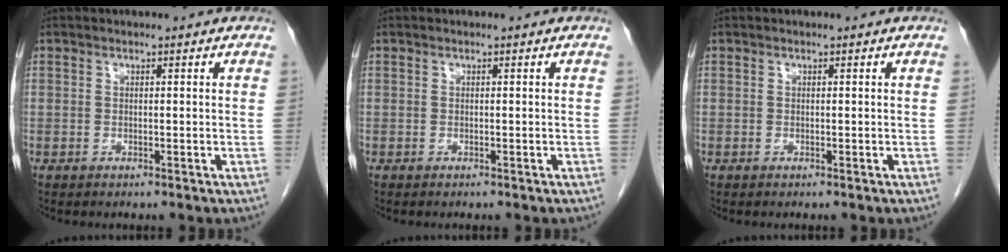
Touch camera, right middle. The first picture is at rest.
{"total": 0.6, "force": [-0.5, 0.1, 0.3], "torque": [-0.006, -0.001, -0.006]}
{"total": 0.0}